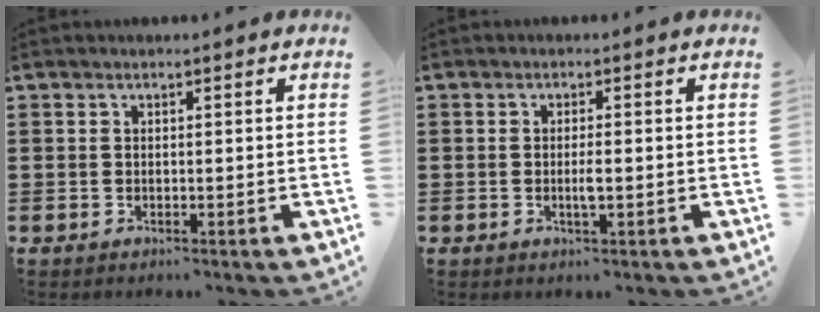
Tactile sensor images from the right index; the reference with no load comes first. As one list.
[{"total": 2.1, "force": [-0.4, 0.3, 2.0], "torque": [-0.038, -0.001, -0.007]}]